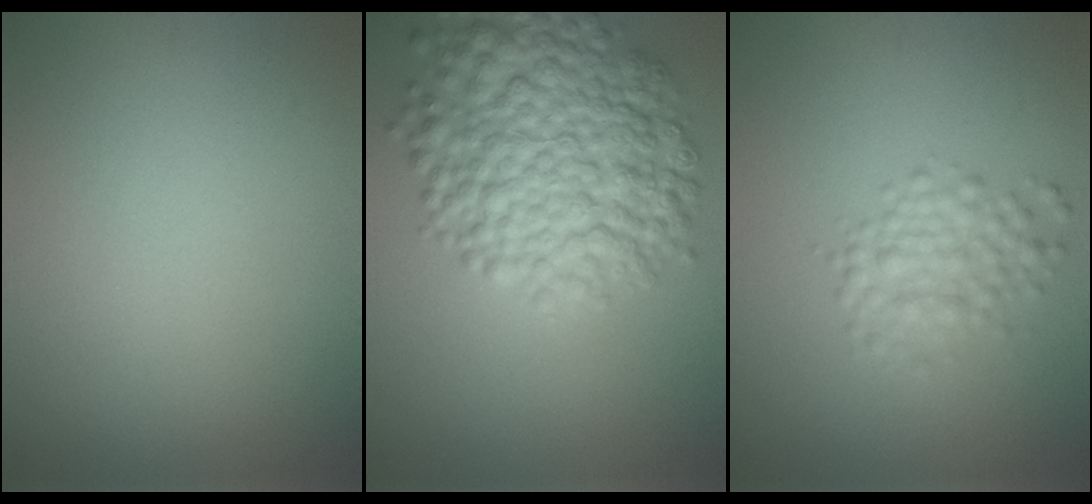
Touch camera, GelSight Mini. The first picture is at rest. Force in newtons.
{"total": 9.1, "press": 9.1, "slide": 0.3}
{"total": 2.7, "press": 2.7, "slide": 0.1}